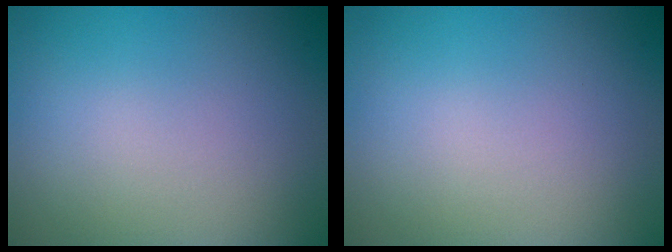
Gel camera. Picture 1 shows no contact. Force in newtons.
{"total": 0.0}